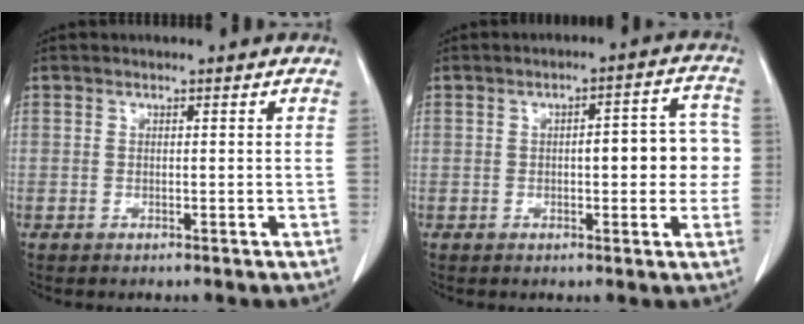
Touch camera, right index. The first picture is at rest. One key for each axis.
{"total": 8.1, "fx": 0.1, "fy": 2.7, "fz": 7.6, "tx": -0.090, "ty": 0.027, "tz": 0.002}